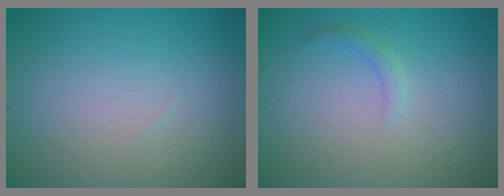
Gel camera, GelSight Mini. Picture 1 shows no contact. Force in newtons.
{"total": 1.1, "press": 1.1, "slide": 0.1}